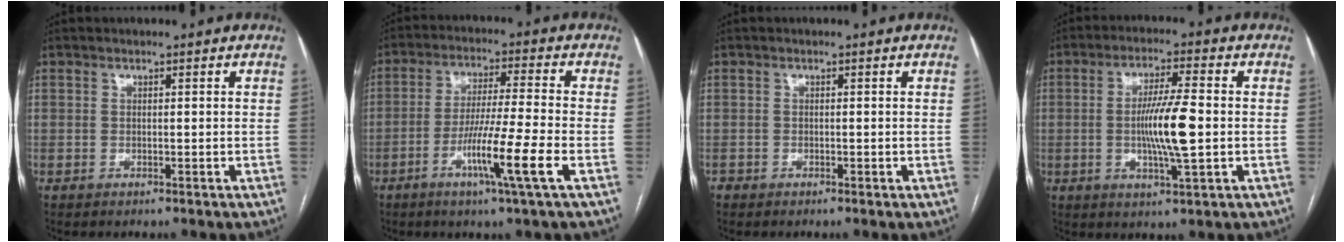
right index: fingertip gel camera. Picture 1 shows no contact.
{"total": 10.1, "force": [-4.1, -1.4, 9.1], "torque": [-0.168, -0.017, -0.079]}
{"total": 0.8, "force": [-0.4, 0.7, -0.1], "torque": [0.003, 0.005, -0.012]}
{"total": 9.1, "force": [-0.8, 0.5, 9.1], "torque": [-0.168, -0.003, -0.018]}